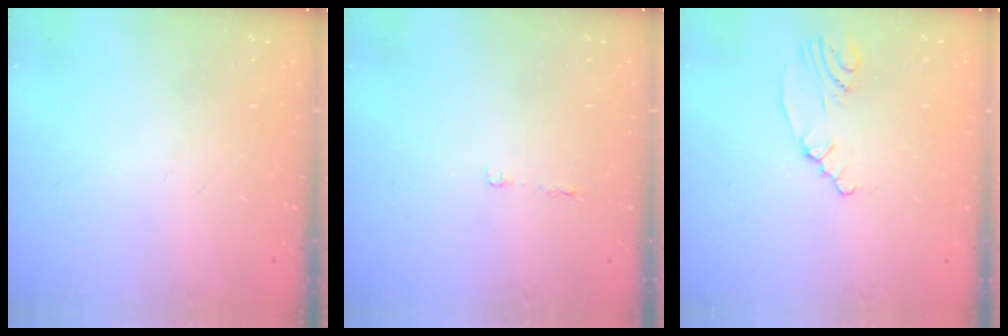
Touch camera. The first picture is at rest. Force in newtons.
{"total": 2.5, "press": 2.4, "slide": 0.4}
{"total": 2.2, "press": 1.9, "slide": 1.0}